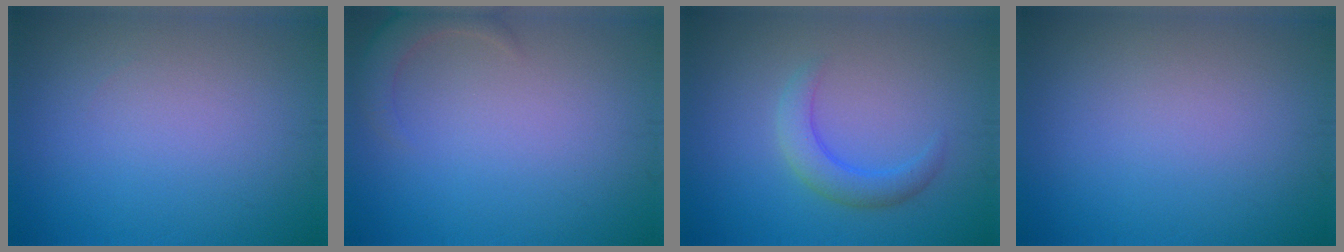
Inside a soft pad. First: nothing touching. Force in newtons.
{"total": 2.3, "press": 2.3, "slide": 0.4}
{"total": 2.7, "press": 2.7, "slide": 0.2}
{"total": 0.0}